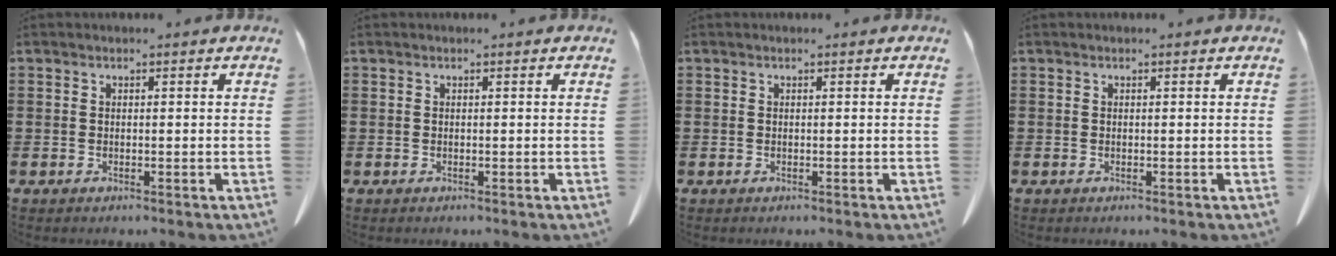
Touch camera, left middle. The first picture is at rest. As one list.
[{"total": 0.0}, {"total": 0.0}, {"total": 0.0}]